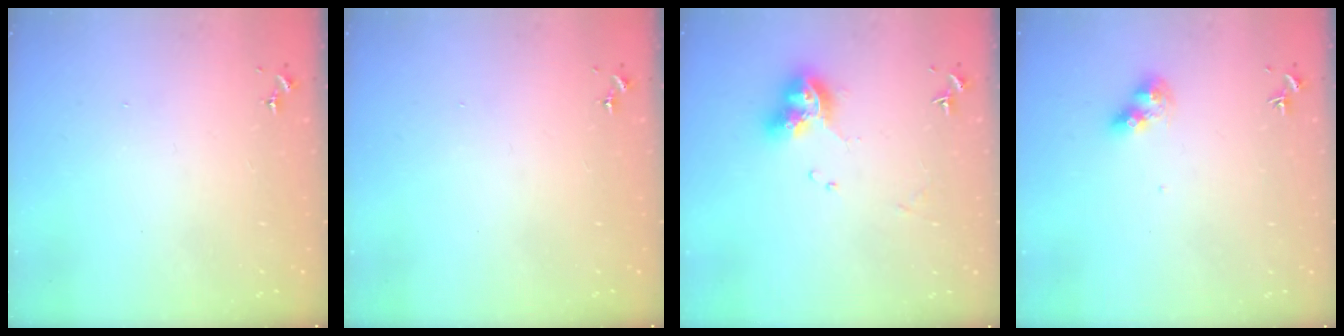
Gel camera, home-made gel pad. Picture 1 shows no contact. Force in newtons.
{"total": 0.0}
{"total": 11.3, "press": 11.2, "slide": 1.3}
{"total": 9.0, "press": 9.0, "slide": 0.9}